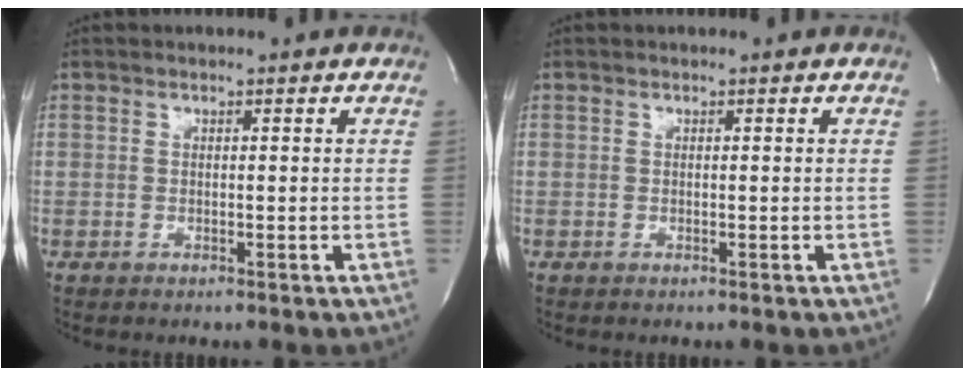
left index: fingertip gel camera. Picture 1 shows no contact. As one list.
[{"total": 0.0}]